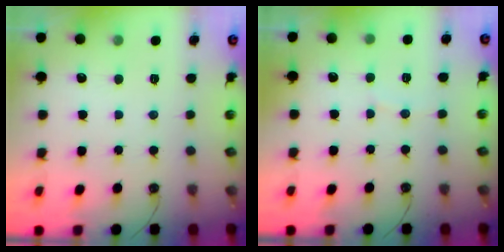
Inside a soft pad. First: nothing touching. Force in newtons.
{"total": 3.3, "press": 3.3, "slide": 0.3}